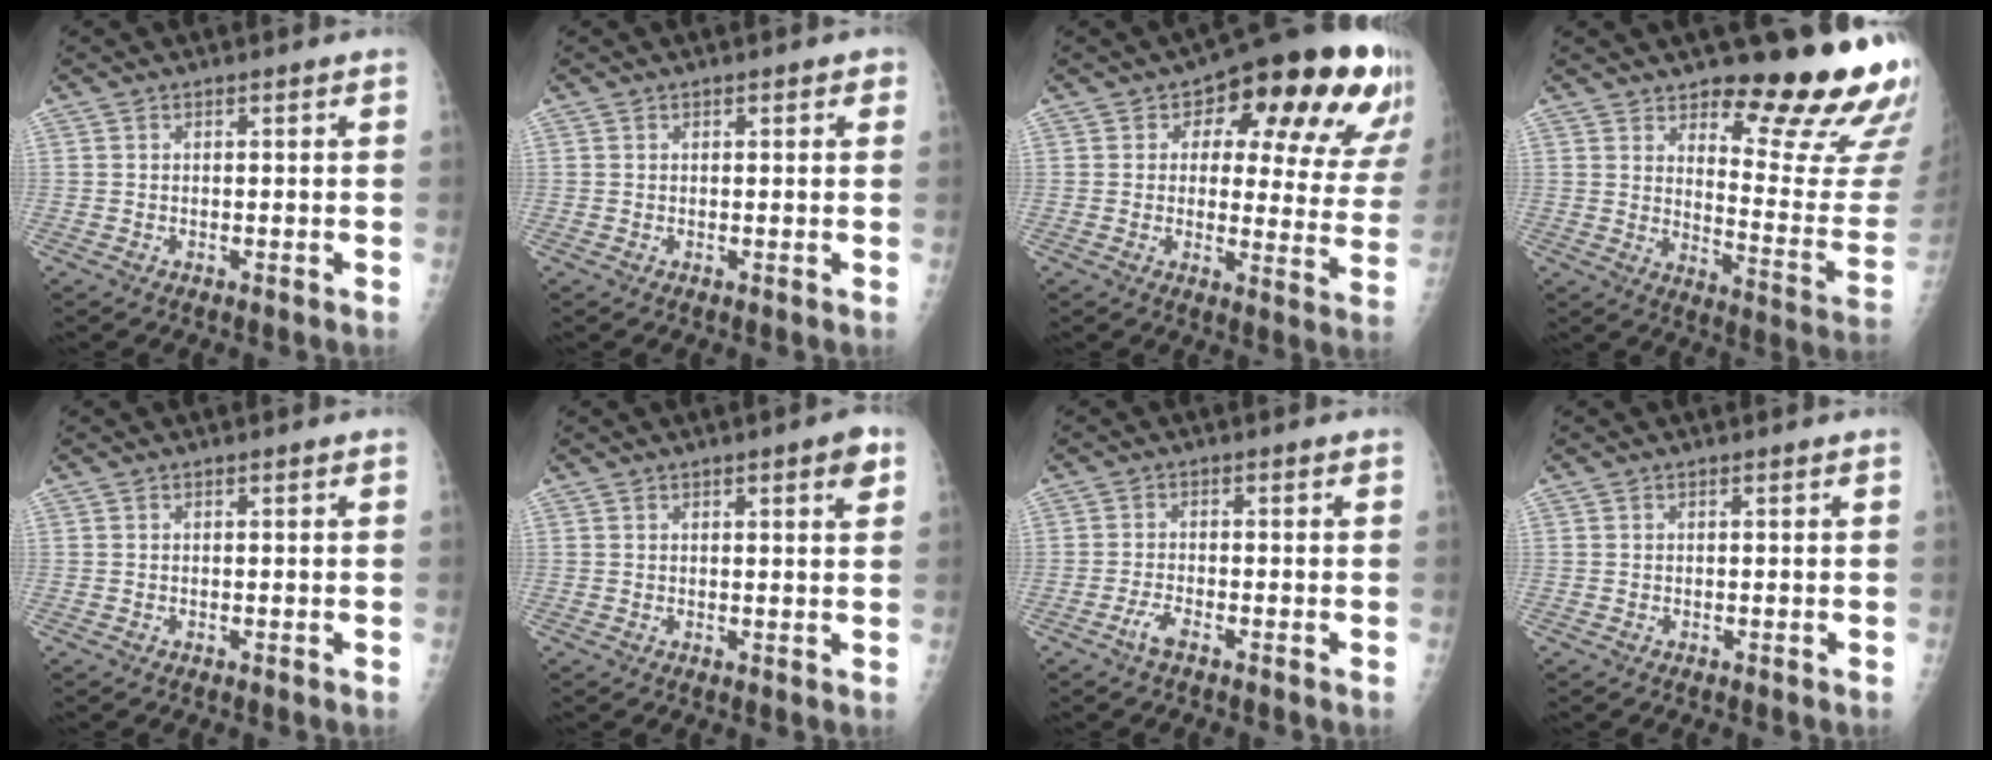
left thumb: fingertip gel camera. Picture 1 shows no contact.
{"total": 1.5, "force": [0.7, 0.8, 1.0], "torque": [-0.002, 0.001, 0.006]}
{"total": 22.2, "force": [10.9, 10.4, 16.3], "torque": [-0.162, -0.018, 0.131]}
{"total": 19.6, "force": [14.5, 4.9, 12.3], "torque": [-0.119, -0.131, 0.196]}
{"total": 0.0}
{"total": 3.9, "force": [2.0, 1.0, 3.2], "torque": [-0.034, -0.006, 0.022]}
{"total": 2.5, "force": [-1.7, 0.6, 1.7], "torque": [-0.043, 0.009, -0.037]}
{"total": 0.0}